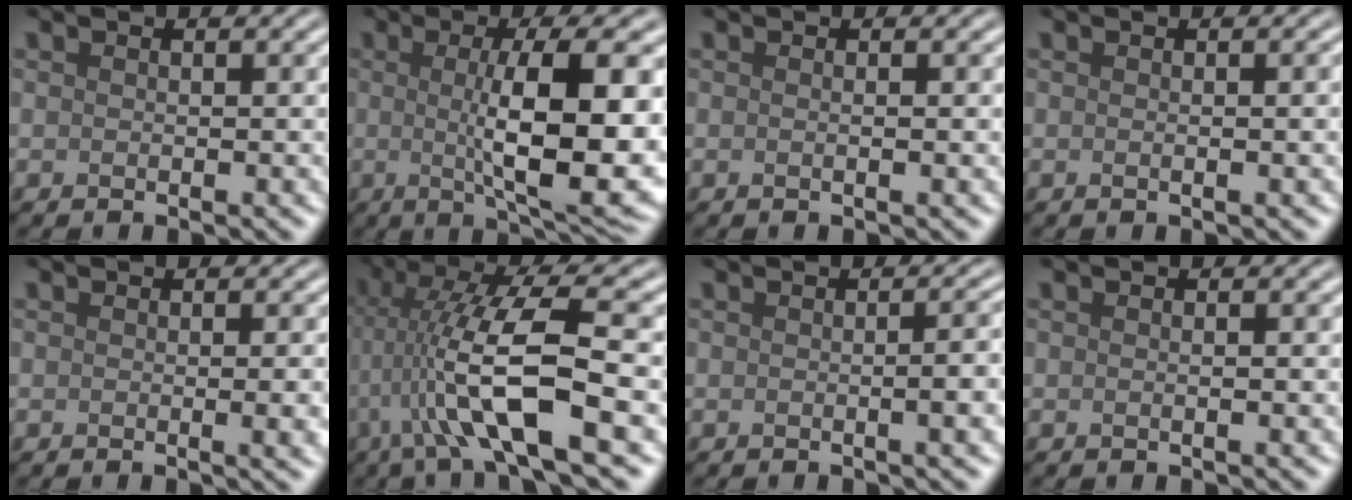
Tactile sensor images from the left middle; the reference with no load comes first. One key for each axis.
{"total": 11.0, "fx": 0.0, "fy": 2.9, "fz": 10.6, "tx": -0.140, "ty": -0.004, "tz": 0.006}
{"total": 1.3, "fx": 0.3, "fy": 0.6, "fz": 1.1, "tx": 0.001, "ty": -0.008, "tz": -0.008}
{"total": 2.4, "fx": 0.3, "fy": 1.1, "fz": 2.1, "tx": -0.006, "ty": 0.002, "tz": -0.013}
{"total": 3.3, "fx": -0.1, "fy": 1.3, "fz": 3.0, "tx": -0.016, "ty": 0.007, "tz": -0.002}
{"total": 9.7, "fx": -1.4, "fy": 2.2, "fz": 9.3, "tx": -0.175, "ty": 0.017, "tz": -0.028}
{"total": 4.3, "fx": -0.2, "fy": 1.5, "fz": 4.0, "tx": -0.025, "ty": 0.013, "tz": -0.004}
{"total": 0.9, "fx": 0.2, "fy": 0.4, "fz": 0.8, "tx": -0.001, "ty": -0.009, "tz": -0.005}